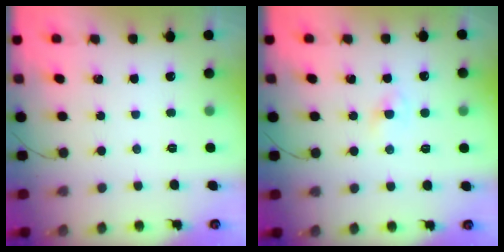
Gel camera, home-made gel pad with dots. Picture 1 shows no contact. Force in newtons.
{"total": 0.7, "press": 0.6, "slide": 0.5}